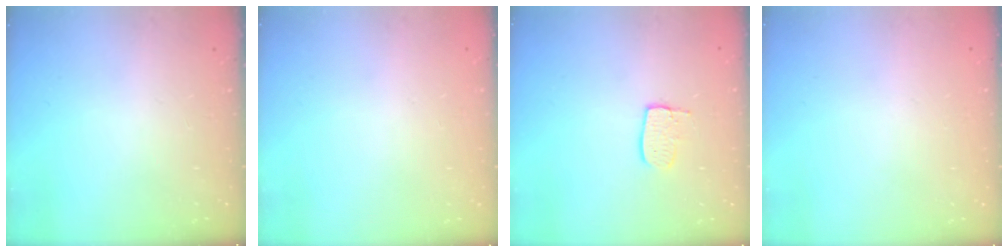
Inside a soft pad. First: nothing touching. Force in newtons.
{"total": 0.0}
{"total": 6.3, "press": 6.3, "slide": 0.4}
{"total": 0.0}